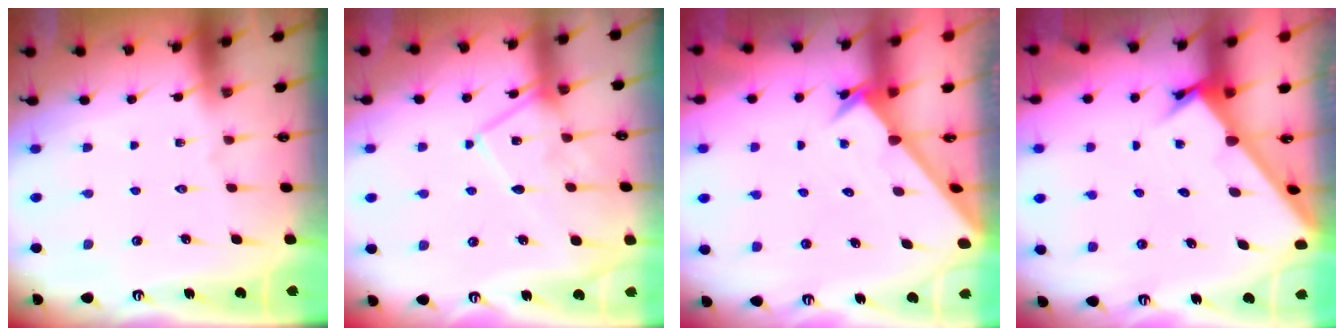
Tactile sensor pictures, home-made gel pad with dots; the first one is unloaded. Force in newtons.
{"total": 11.5, "press": 11.5, "slide": 0.4}
{"total": 2.5, "press": 2.5, "slide": 0.2}
{"total": 2.3, "press": 2.3, "slide": 0.3}